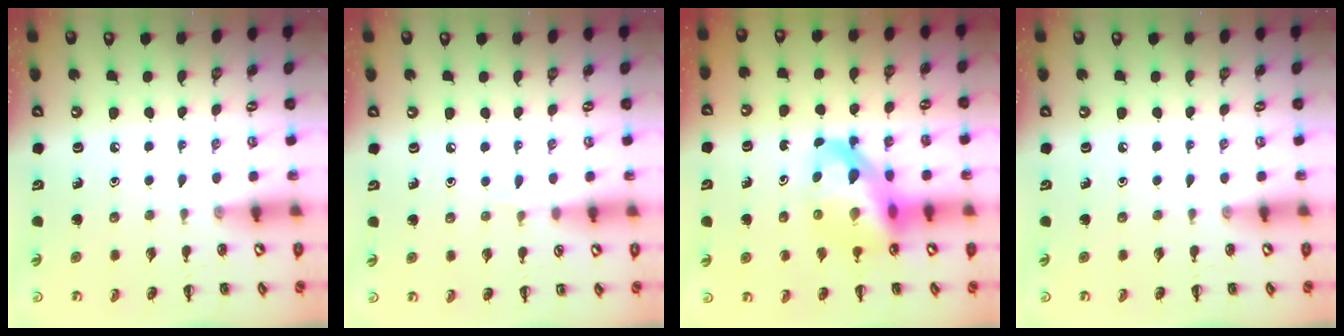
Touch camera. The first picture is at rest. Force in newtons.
{"total": 3.3, "press": 3.0, "slide": 1.3}
{"total": 15.9, "press": 15.3, "slide": 4.2}
{"total": 0.0}